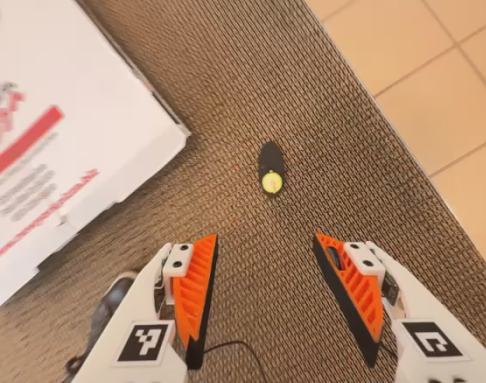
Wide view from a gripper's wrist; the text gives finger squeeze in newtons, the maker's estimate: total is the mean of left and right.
{"total": 0.0}